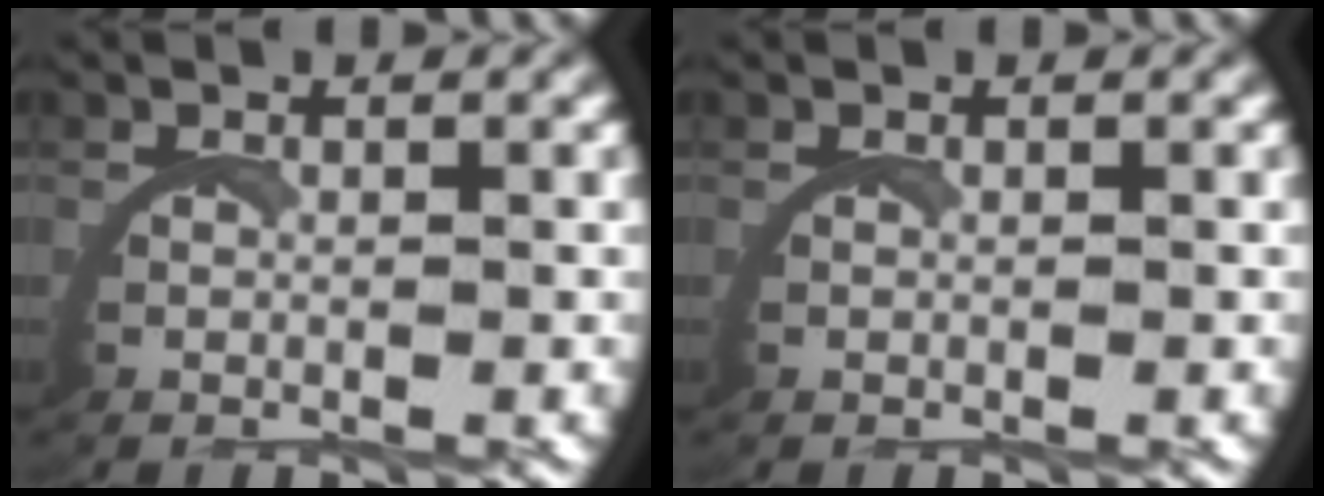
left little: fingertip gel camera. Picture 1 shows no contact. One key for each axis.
{"total": 0.0}